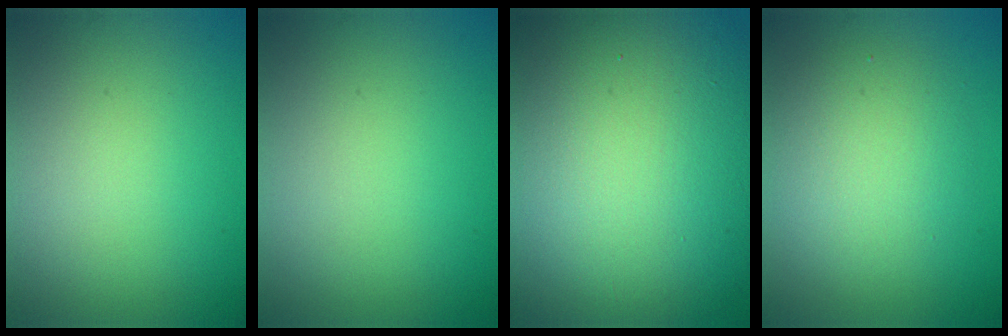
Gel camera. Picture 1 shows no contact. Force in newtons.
{"total": 0.0}
{"total": 20.4, "press": 20.3, "slide": 1.5}
{"total": 3.9, "press": 3.9, "slide": 0.2}